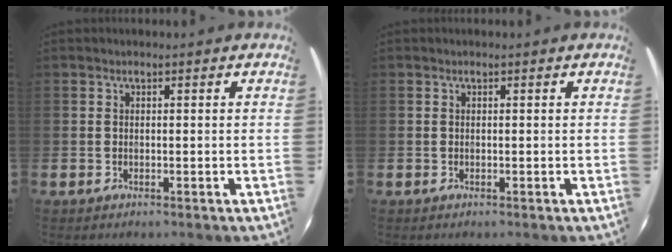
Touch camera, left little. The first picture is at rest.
{"total": 0.0}